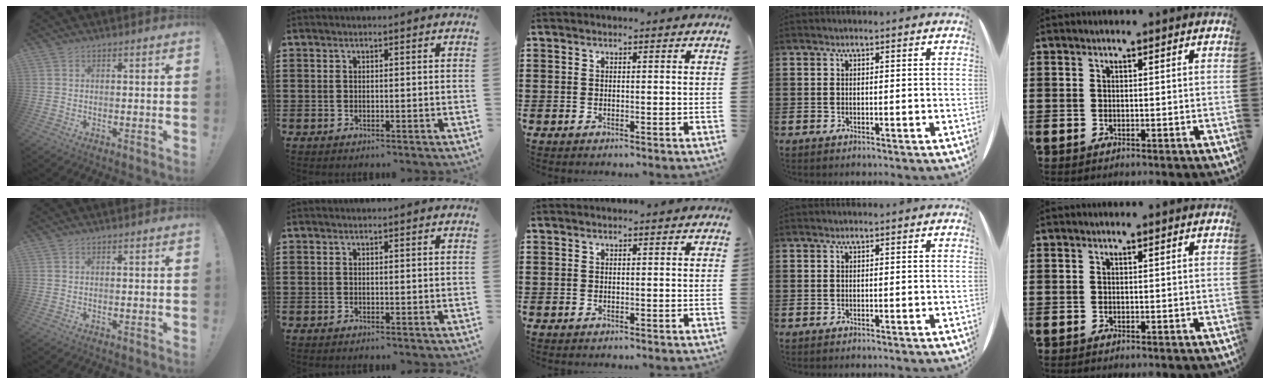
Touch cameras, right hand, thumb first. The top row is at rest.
{}